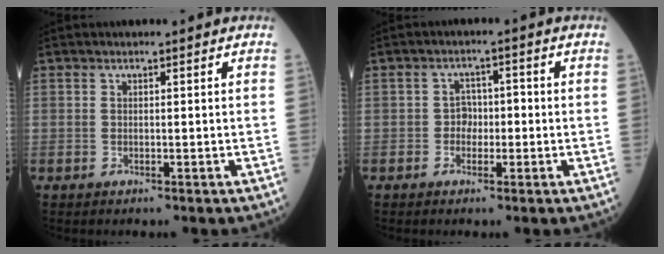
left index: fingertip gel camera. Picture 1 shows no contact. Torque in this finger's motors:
{"motor_torque": [-0.07, 0.12, 0.01, 0.00]}